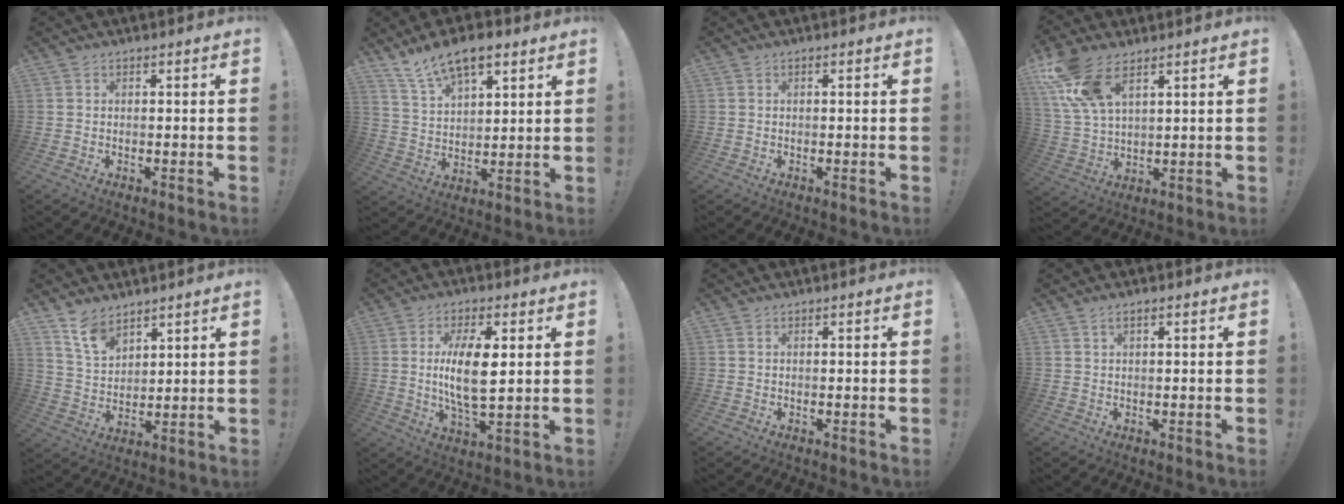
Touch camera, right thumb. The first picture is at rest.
{"total": 11.7, "force": [8.2, 5.2, 6.5], "torque": [-0.112, -0.040, 0.152]}
{"total": 0.0}
{"total": 12.8, "force": [7.7, 6.0, 8.3], "torque": [-0.170, -0.023, 0.149]}
{"total": 9.2, "force": [7.0, 4.7, 3.6], "torque": [-0.078, -0.040, 0.138]}
{"total": 12.0, "force": [1.5, 4.6, 11.0], "torque": [-0.216, -0.011, 0.018]}
{"total": 0.0}
{"total": 1.5, "force": [0.7, 0.4, 1.3], "torque": [-0.030, 0.002, 0.012]}